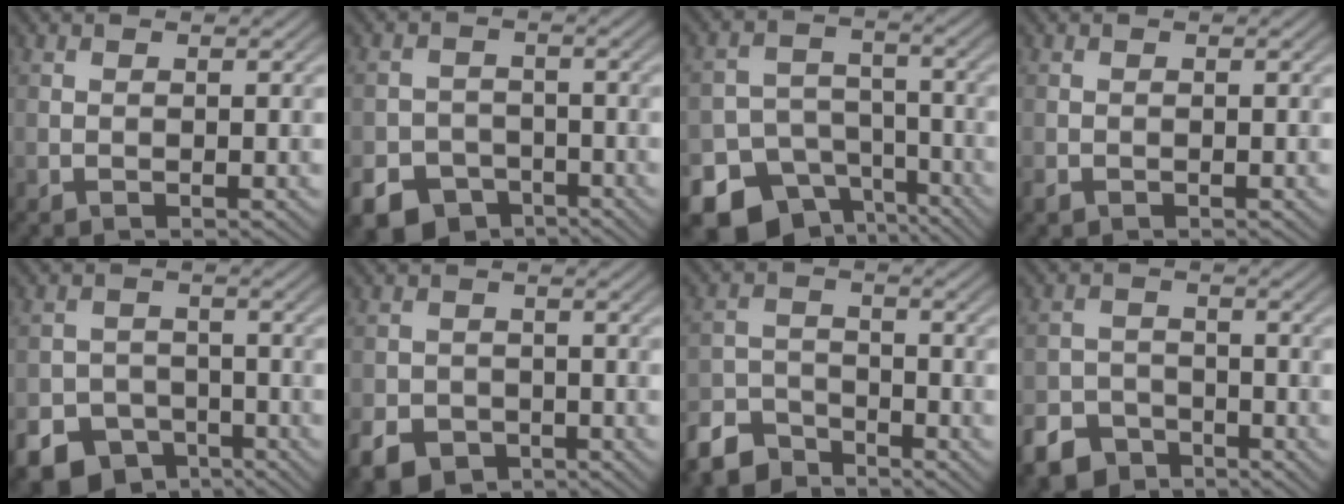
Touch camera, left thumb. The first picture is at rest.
{"total": 8.5, "force": [-5.7, 5.9, 2.2], "torque": [-0.036, -0.021, -0.101]}
{"total": 13.5, "force": [-9.0, 9.2, 3.8], "torque": [-0.094, -0.037, -0.129]}
{"total": 0.6, "force": [-0.5, 0.4, 0.2], "torque": [-0.005, -0.003, -0.009]}
{"total": 9.7, "force": [-6.6, 6.6, 2.7], "torque": [-0.046, -0.024, -0.113]}
{"total": 4.6, "force": [-2.8, 3.2, 1.9], "torque": [-0.040, -0.008, -0.055]}
{"total": 6.6, "force": [-5.5, 3.0, 2.2], "torque": [-0.048, -0.008, -0.120]}
{"total": 5.8, "force": [-4.3, 3.4, 1.9], "torque": [-0.040, -0.006, -0.087]}